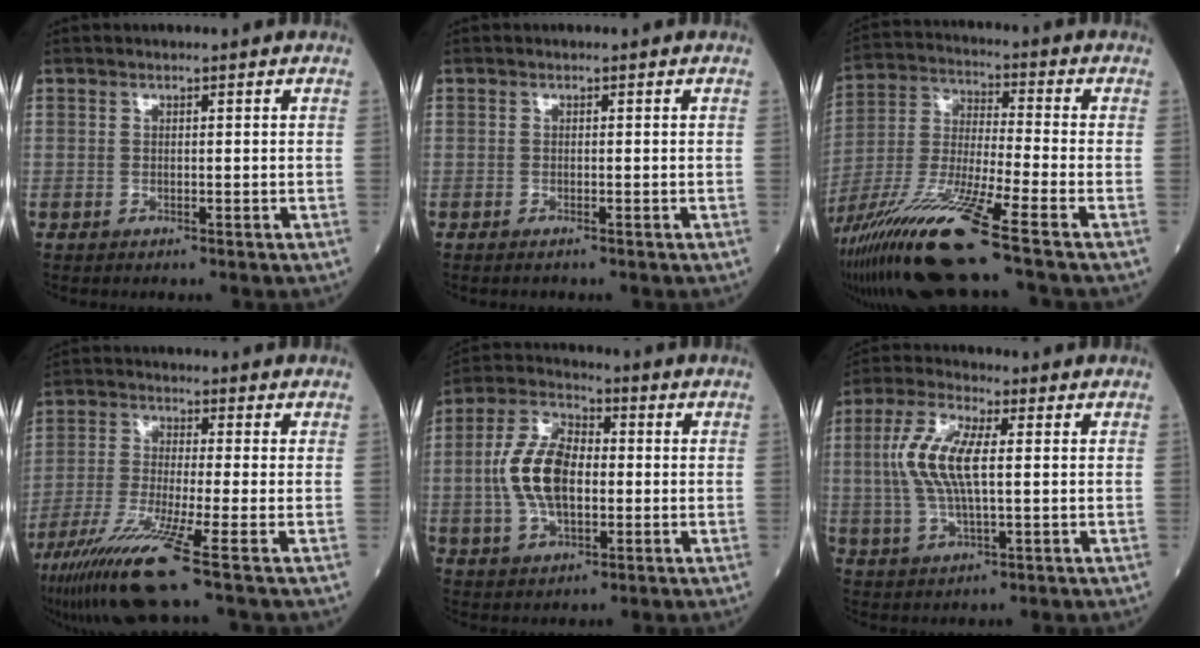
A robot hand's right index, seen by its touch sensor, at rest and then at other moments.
{"total": 0.5, "force": [-0.4, 0.0, 0.3], "torque": [-0.007, -0.002, -0.009]}
{"total": 16.6, "force": [-11.1, -0.6, 12.3], "torque": [-0.269, -0.039, -0.211]}
{"total": 11.0, "force": [-6.7, -1.3, 8.6], "torque": [-0.172, -0.037, -0.126]}
{"total": 11.0, "force": [-0.5, 5.7, 9.3], "torque": [-0.202, 0.020, -0.008]}
{"total": 9.4, "force": [1.1, 2.6, 9.0], "torque": [-0.199, 0.010, 0.020]}